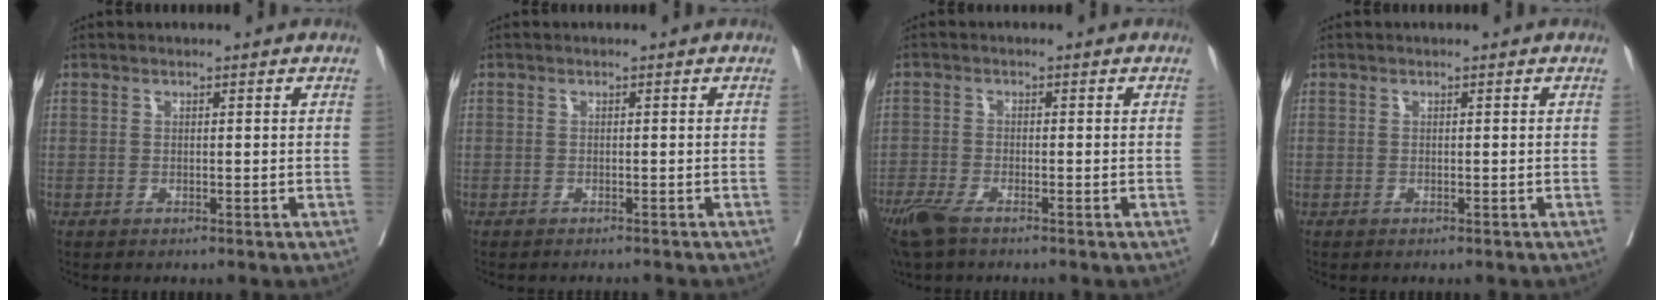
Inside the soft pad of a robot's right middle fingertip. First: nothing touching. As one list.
[{"total": 3.6, "force": [-3.5, 0.1, 1.0], "torque": [-0.010, -0.009, -0.043]}, {"total": 5.6, "force": [-4.1, 1.3, 3.6], "torque": [-0.075, -0.014, -0.079]}, {"total": 0.0}]